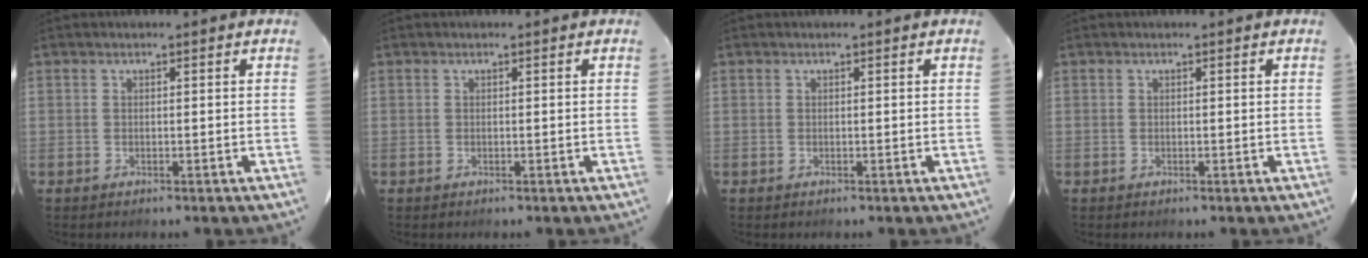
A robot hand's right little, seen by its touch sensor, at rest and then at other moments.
{"total": 0.0}
{"total": 0.0}
{"total": 0.0}